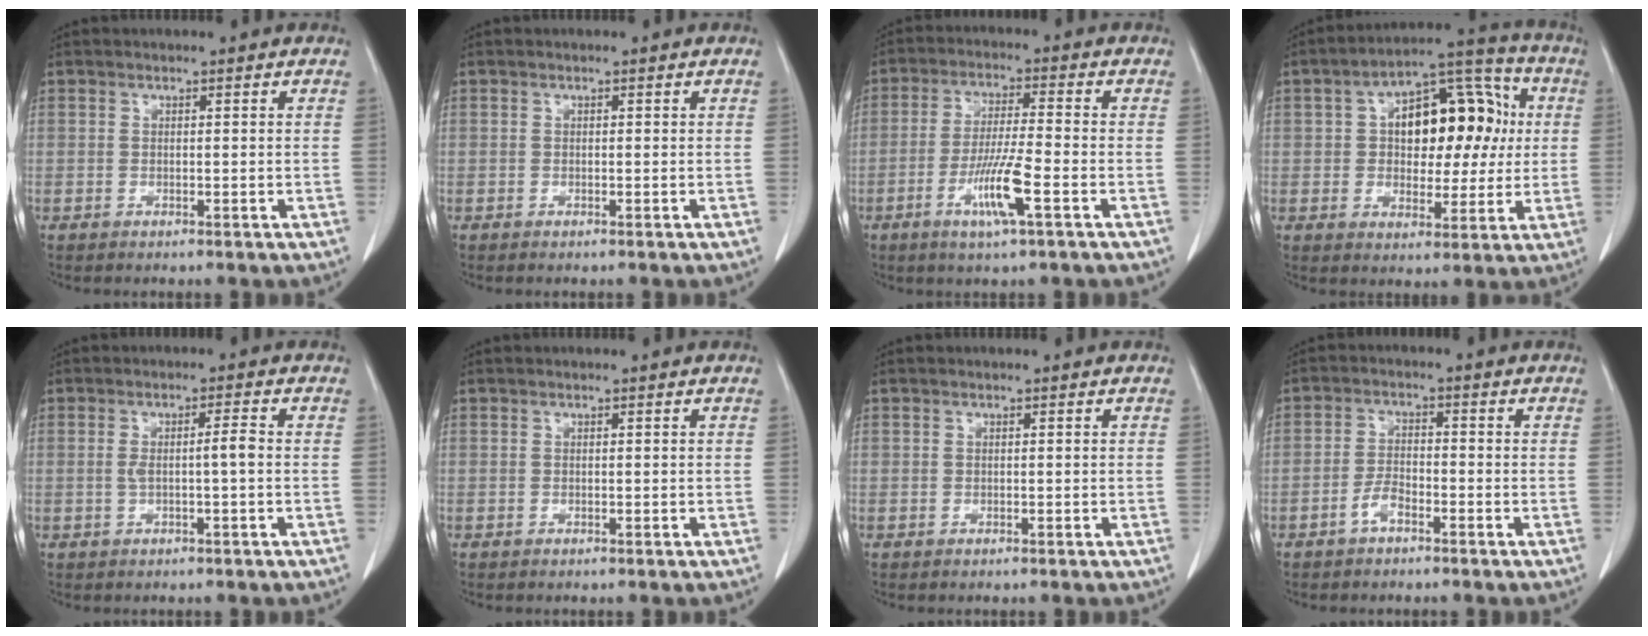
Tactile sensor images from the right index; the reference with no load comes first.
{"total": 0.0}
{"total": 8.2, "force": [-3.4, 0.0, 7.5], "torque": [-0.145, -0.012, -0.063]}
{"total": 15.1, "force": [2.3, 8.2, 12.5], "torque": [-0.179, 0.048, 0.037]}
{"total": 3.2, "force": [-0.2, 0.1, 3.2], "torque": [-0.060, 0.007, 0.000]}
{"total": 0.0}
{"total": 0.0}
{"total": 3.0, "force": [-1.9, 1.3, 2.0], "torque": [-0.037, 0.007, -0.036]}